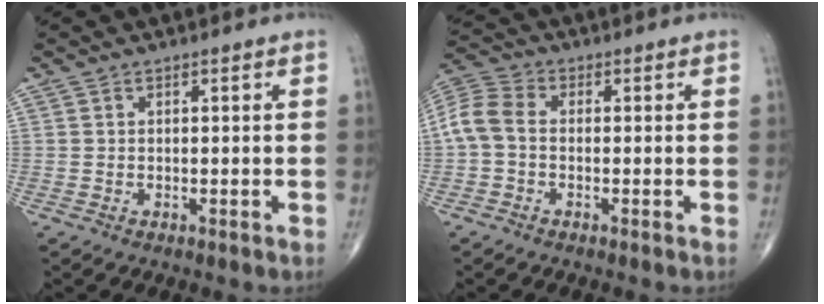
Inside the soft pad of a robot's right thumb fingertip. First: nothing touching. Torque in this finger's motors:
{"motor_torque": [-0.42, 0.64, 0.64, -0.25, 0.08]}